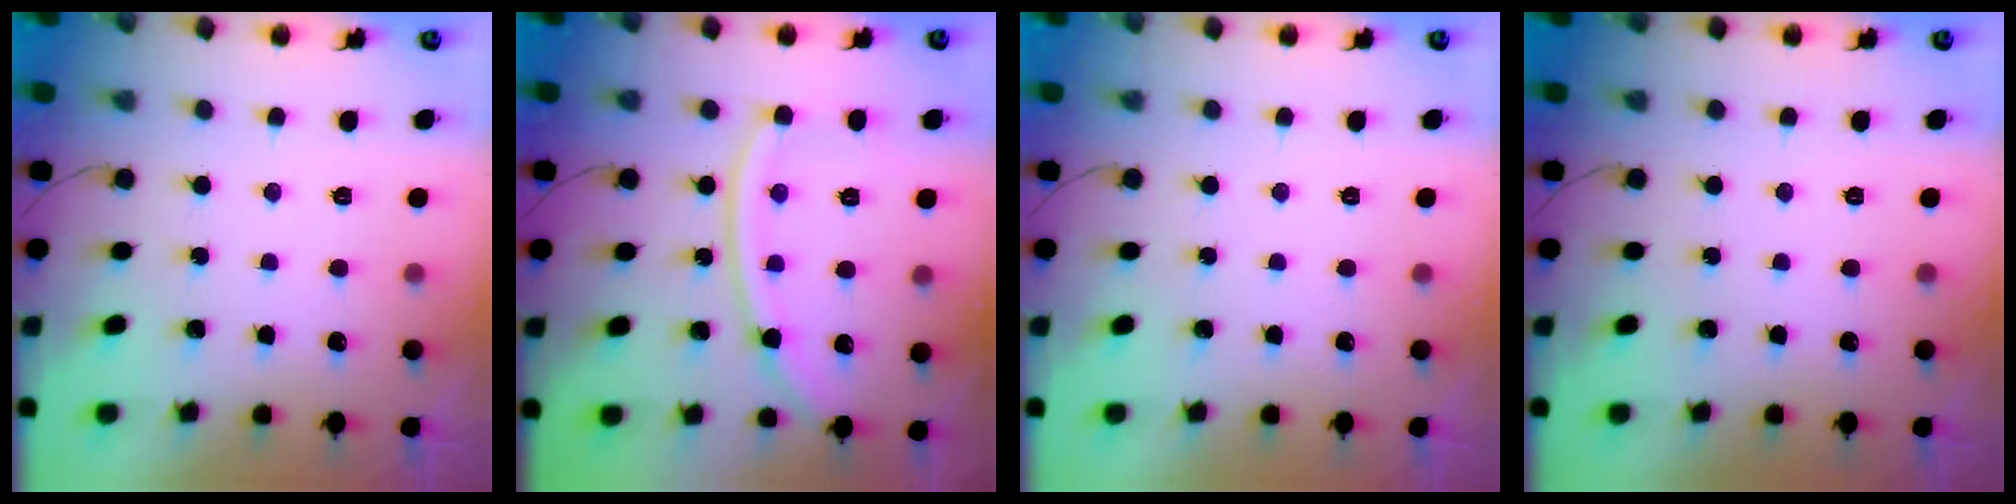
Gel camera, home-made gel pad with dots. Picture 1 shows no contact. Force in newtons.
{"total": 12.0, "press": 11.9, "slide": 1.5}
{"total": 0.0}
{"total": 0.0}